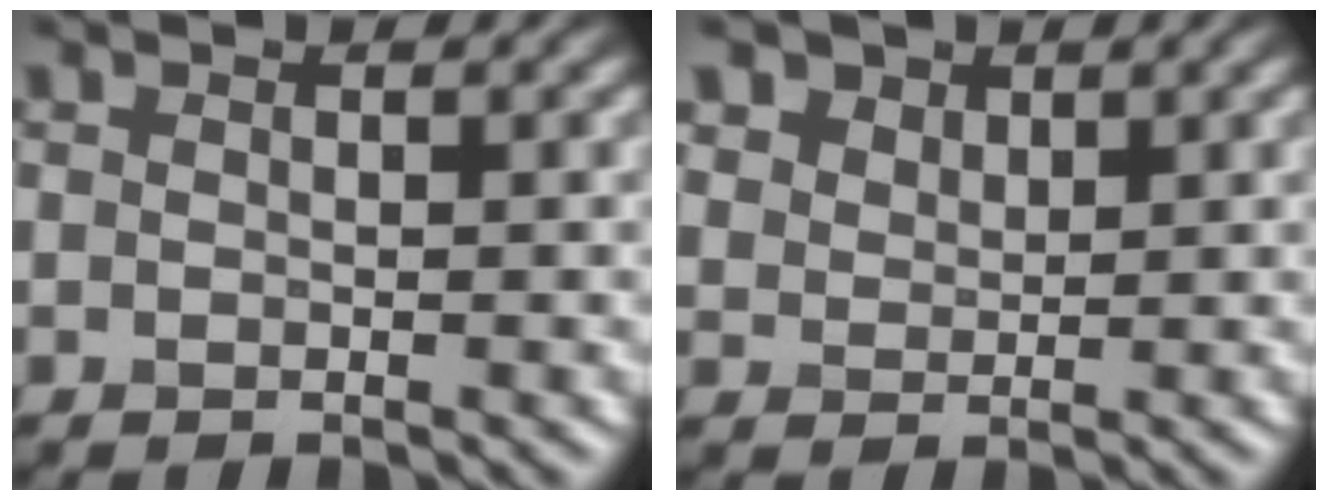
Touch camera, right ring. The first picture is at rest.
{"total": 2.5, "force": [2.4, 0.9, -0.1], "torque": [-0.046, 0.001, 0.070]}